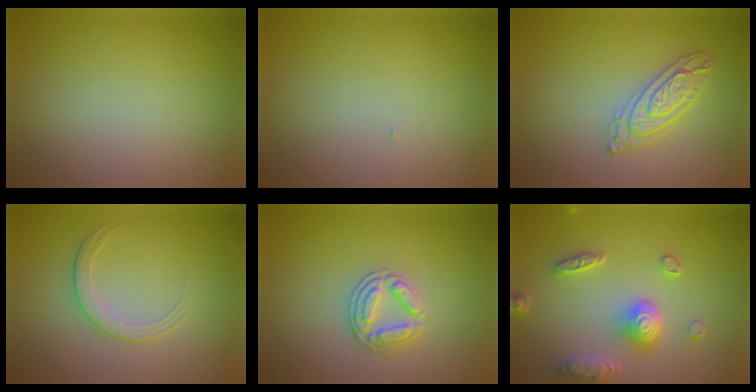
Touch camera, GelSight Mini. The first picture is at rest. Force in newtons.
{"total": 0.0}
{"total": 3.0, "press": 2.9, "slide": 0.7}
{"total": 1.9, "press": 1.3, "slide": 1.5}
{"total": 2.7, "press": 2.7, "slide": 0.6}
{"total": 5.1, "press": 4.1, "slide": 3.1}